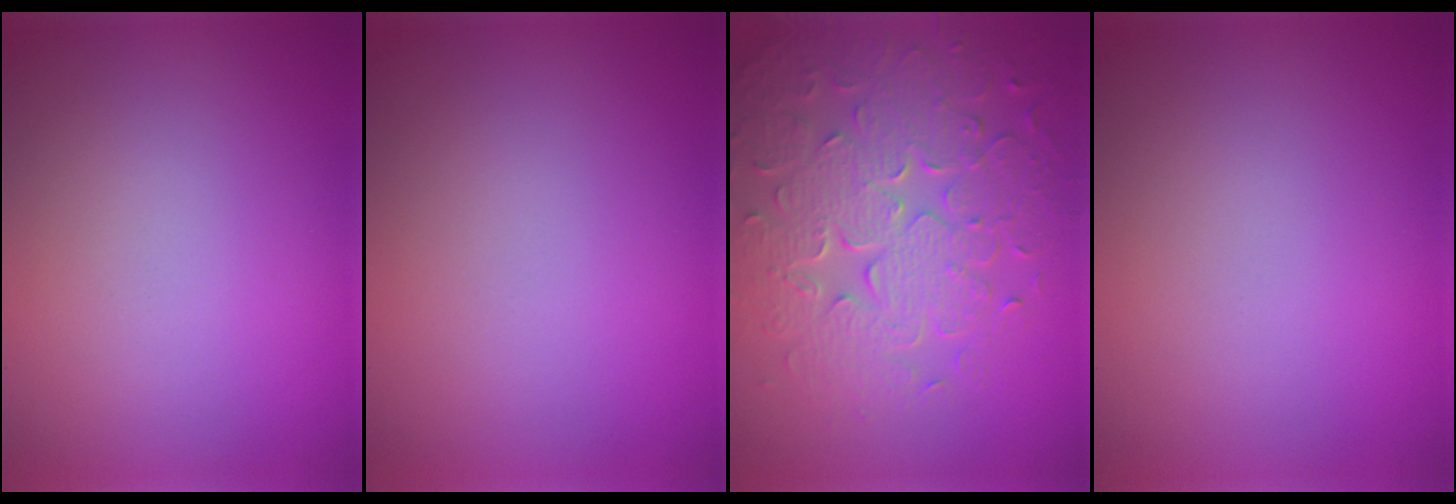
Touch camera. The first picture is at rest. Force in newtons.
{"total": 0.0}
{"total": 8.3, "press": 5.9, "slide": 5.8}
{"total": 0.0}